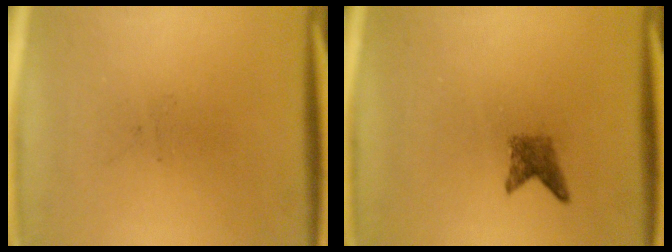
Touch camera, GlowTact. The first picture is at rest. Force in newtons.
{"total": 2.0}